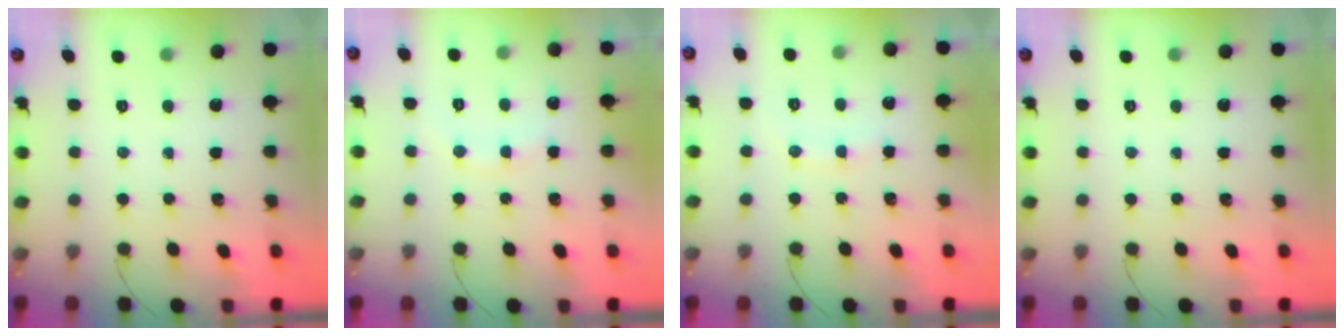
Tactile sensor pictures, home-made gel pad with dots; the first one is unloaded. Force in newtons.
{"total": 8.4, "press": 8.3, "slide": 1.2}
{"total": 8.1, "press": 8.0, "slide": 1.0}
{"total": 0.0}